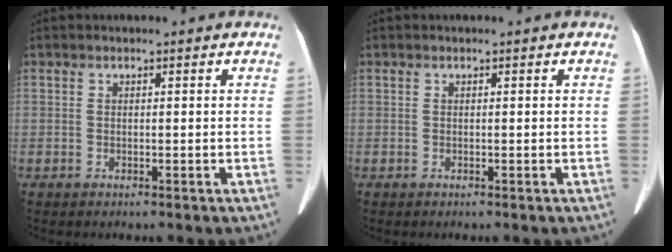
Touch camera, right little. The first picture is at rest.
{"total": 0.0}